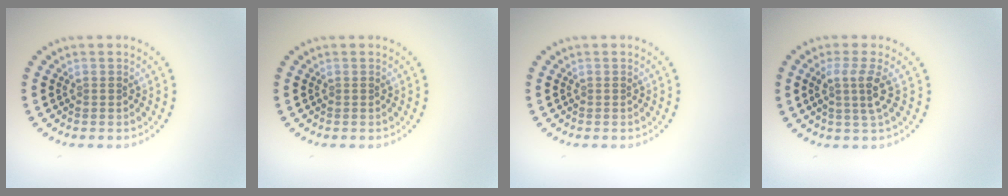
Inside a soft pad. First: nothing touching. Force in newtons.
{"total": 0.0}
{"total": 0.0}
{"total": 2.5, "press": 1.9, "slide": 1.7}